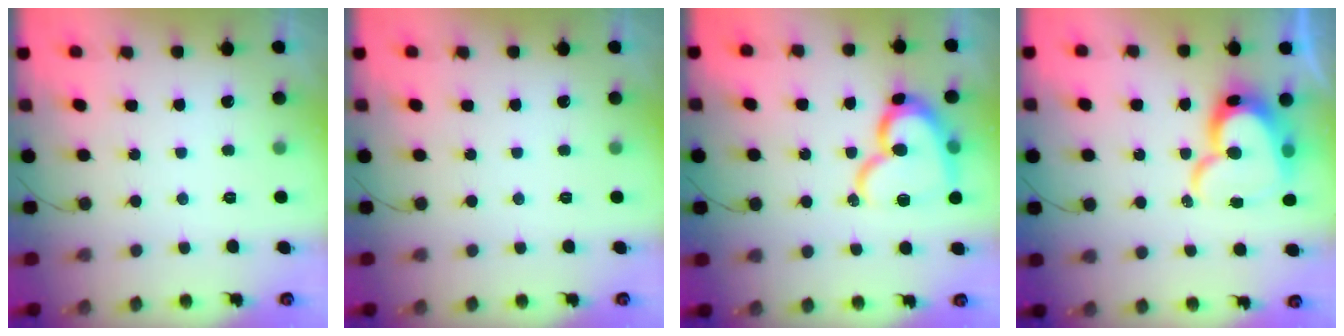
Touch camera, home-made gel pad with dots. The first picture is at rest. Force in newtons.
{"total": 0.0}
{"total": 17.1, "press": 17.0, "slide": 1.7}
{"total": 17.2, "press": 17.1, "slide": 1.2}